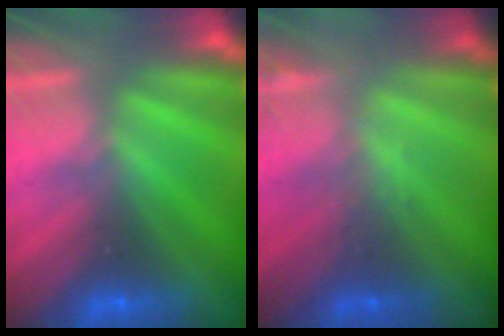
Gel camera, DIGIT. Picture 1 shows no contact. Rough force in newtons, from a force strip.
{"total": 1.9}